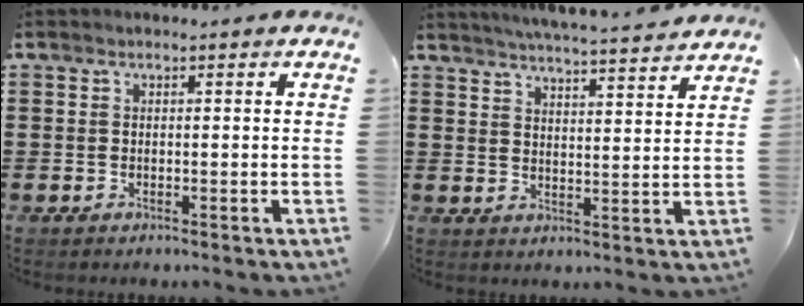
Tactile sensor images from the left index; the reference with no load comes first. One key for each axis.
{"total": 4.8, "fx": 4.7, "fy": -0.6, "fz": 0.8, "tx": -0.036, "ty": -0.030, "tz": 0.080}